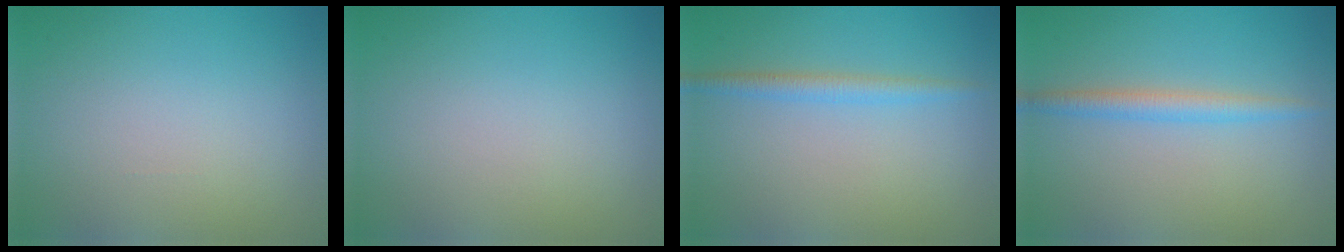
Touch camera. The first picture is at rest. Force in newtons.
{"total": 0.0}
{"total": 1.9, "press": 1.9, "slide": 0.0}
{"total": 2.2, "press": 2.2, "slide": 0.1}